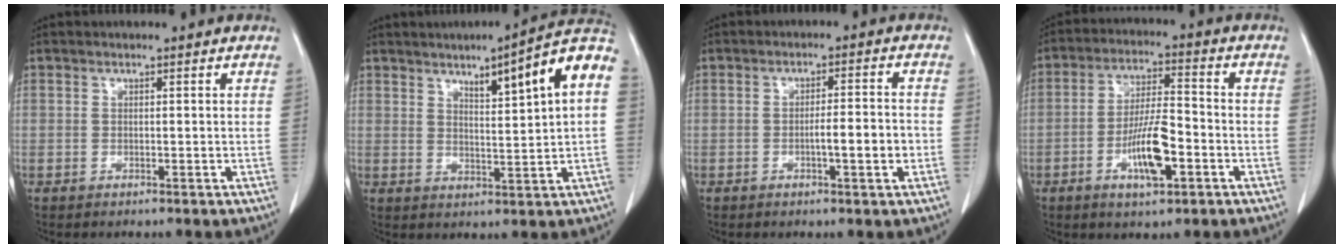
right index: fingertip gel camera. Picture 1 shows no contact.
{"total": 11.5, "force": [3.7, 0.4, 10.9], "torque": [-0.152, 0.016, 0.051]}
{"total": 5.1, "force": [-1.4, 0.4, 4.9], "torque": [-0.078, 0.002, -0.018]}
{"total": 9.3, "force": [-3.4, 2.3, 8.4], "torque": [-0.159, 0.000, -0.059]}